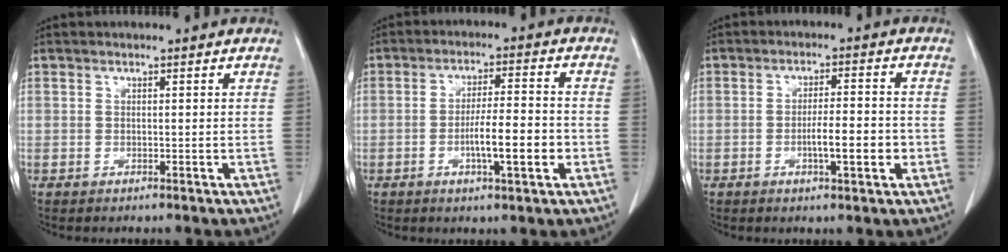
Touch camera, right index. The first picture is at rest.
{"total": 7.5, "force": [-2.0, 0.9, 7.2], "torque": [-0.118, 0.003, -0.029]}
{"total": 5.7, "force": [-1.4, 0.9, 5.4], "torque": [-0.088, 0.002, -0.017]}